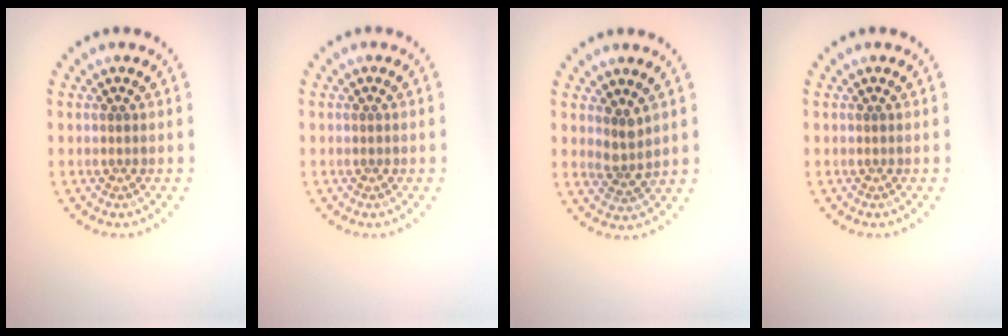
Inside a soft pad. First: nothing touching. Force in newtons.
{"total": 0.0}
{"total": 2.0, "press": 1.5, "slide": 1.3}
{"total": 0.0}